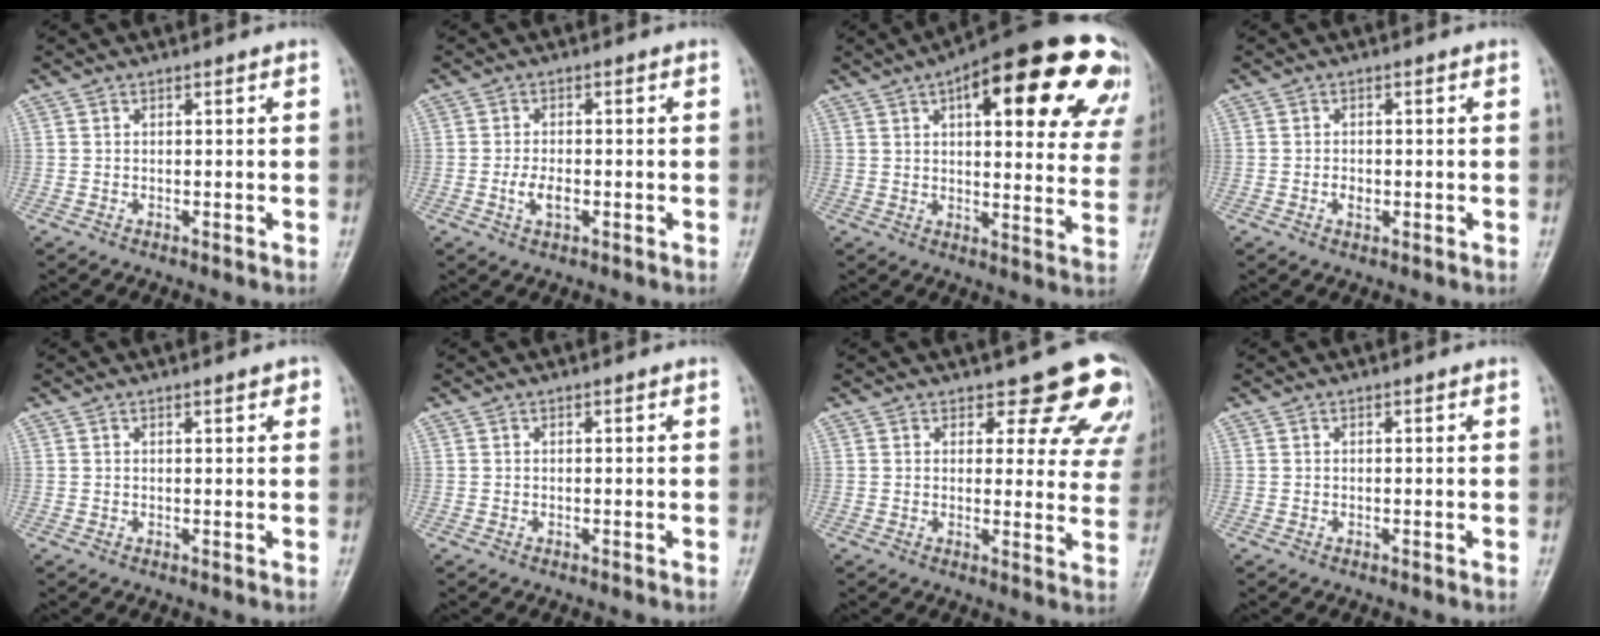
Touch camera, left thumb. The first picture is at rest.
{"total": 3.4, "force": [-1.1, 1.8, 2.6], "torque": [-0.051, 0.004, -0.021]}
{"total": 27.0, "force": [13.2, 10.0, 21.3], "torque": [-0.245, -0.002, 0.164]}
{"total": 1.8, "force": [-0.6, 1.3, 1.1], "torque": [-0.014, 0.002, -0.011]}
{"total": 1.7, "force": [0.9, 0.6, 1.3], "torque": [-0.013, -0.001, 0.010]}
{"total": 0.0}
{"total": 12.0, "force": [10.1, 4.9, 4.0], "torque": [0.013, -0.064, 0.090]}
{"total": 0.0}